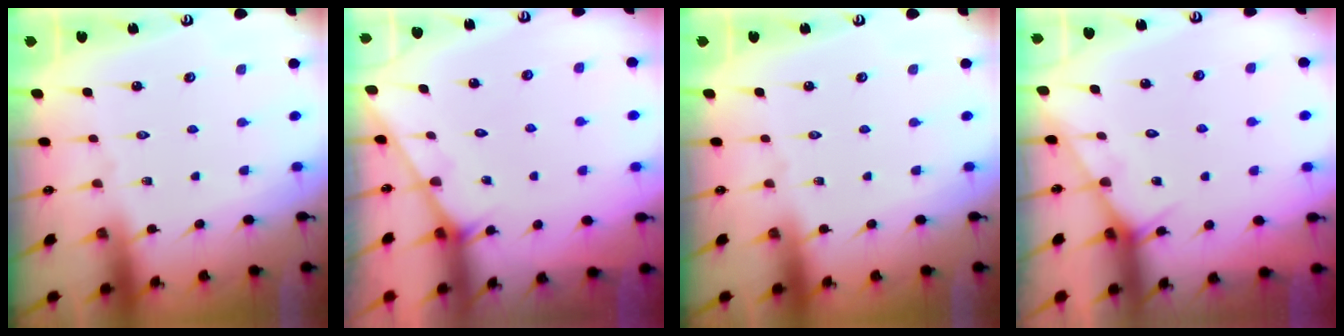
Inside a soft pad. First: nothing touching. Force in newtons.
{"total": 2.0, "press": 2.0, "slide": 0.1}
{"total": 0.0}
{"total": 7.2, "press": 7.2, "slide": 0.6}